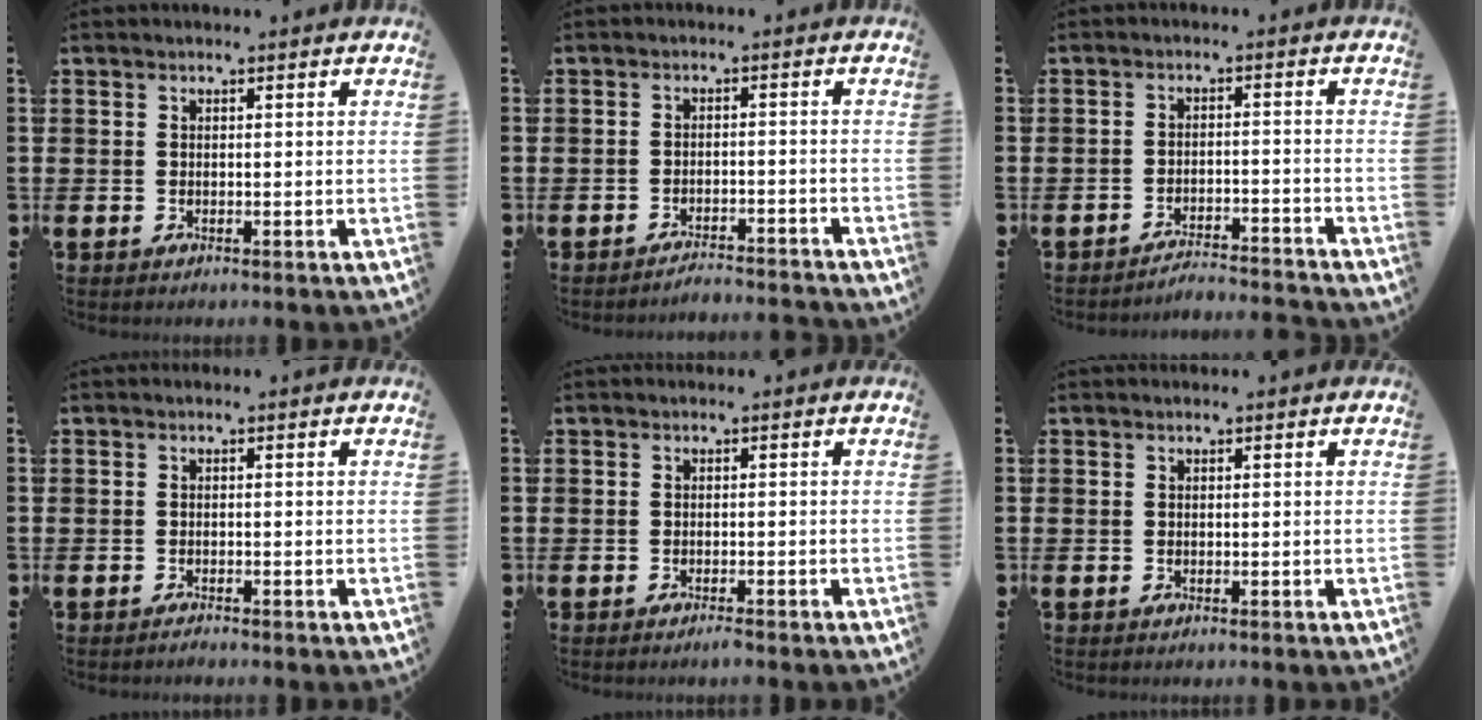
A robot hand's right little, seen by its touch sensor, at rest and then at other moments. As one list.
[{"total": 2.1, "force": [-2.1, -0.1, 0.2], "torque": [-0.006, 0.005, -0.043]}, {"total": 2.8, "force": [-2.8, -0.2, 0.0], "torque": [-0.004, 0.003, -0.060]}, {"total": 0.6, "force": [-0.6, 0.0, 0.2], "torque": [0.004, -0.006, -0.013]}, {"total": 0.9, "force": [-0.8, -0.1, 0.5], "torque": [-0.007, -0.004, -0.015]}, {"total": 0.0}]